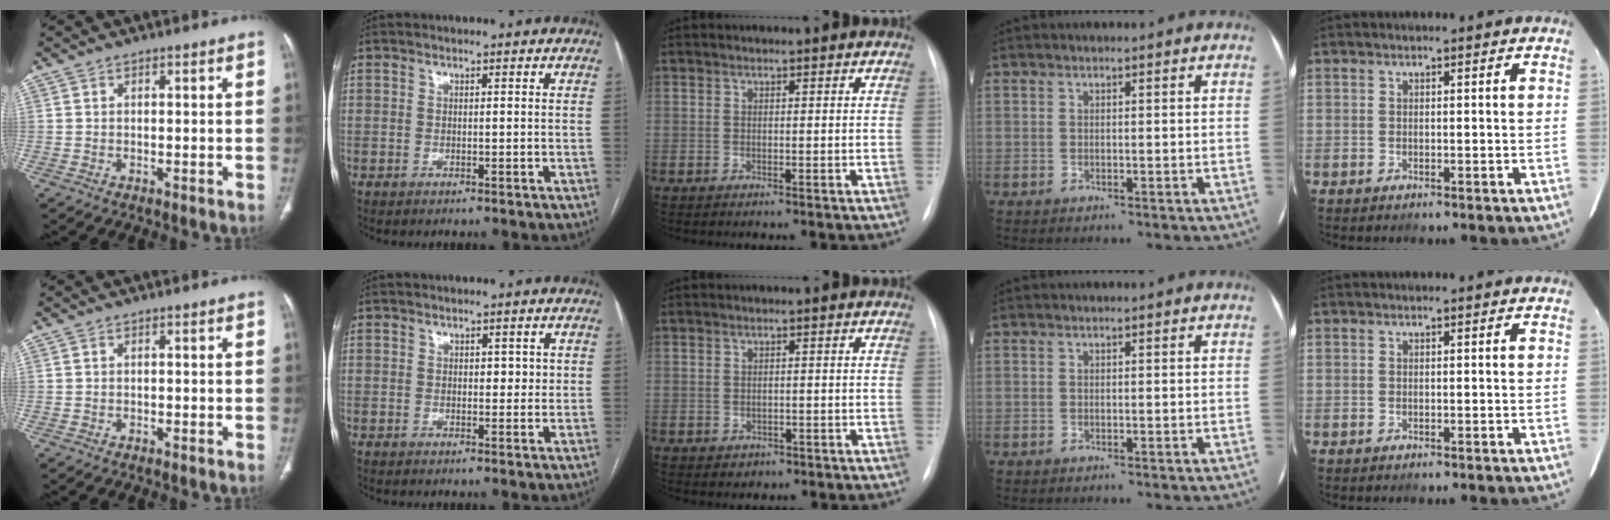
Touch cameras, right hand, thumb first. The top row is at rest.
{"index": {"total": 2.1, "force": [0.4, 1.3, 1.5], "torque": [-0.014, 0.004, 0.005]}, "middle": {"total": 1.6, "force": [-0.8, 1.3, 0.4], "torque": [-0.005, 0.003, -0.003]}}